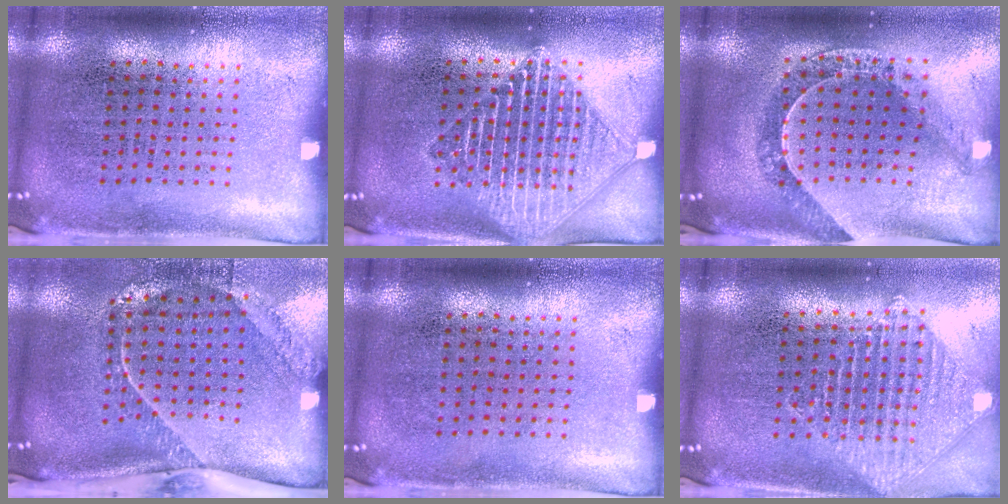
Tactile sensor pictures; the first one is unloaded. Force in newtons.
{"total": 3.0, "press": 3.0, "slide": 0.4}
{"total": 1.1, "press": 1.1, "slide": 0.3}
{"total": 2.6, "press": 1.7, "slide": 1.9}
{"total": 0.0}
{"total": 1.2, "press": 1.2, "slide": 0.2}